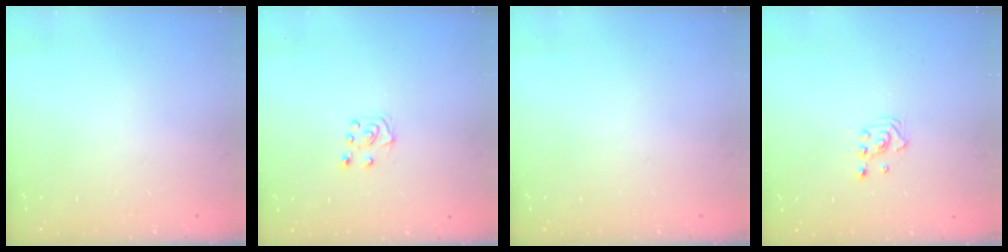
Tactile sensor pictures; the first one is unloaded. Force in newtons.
{"total": 4.9, "press": 4.9, "slide": 0.6}
{"total": 0.0}
{"total": 2.4, "press": 2.4, "slide": 0.3}